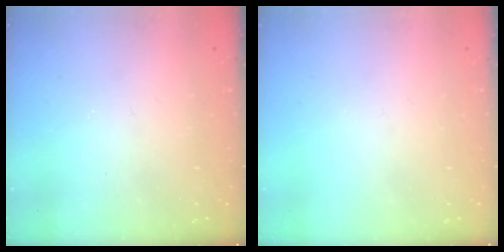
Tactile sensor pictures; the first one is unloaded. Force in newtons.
{"total": 0.0}